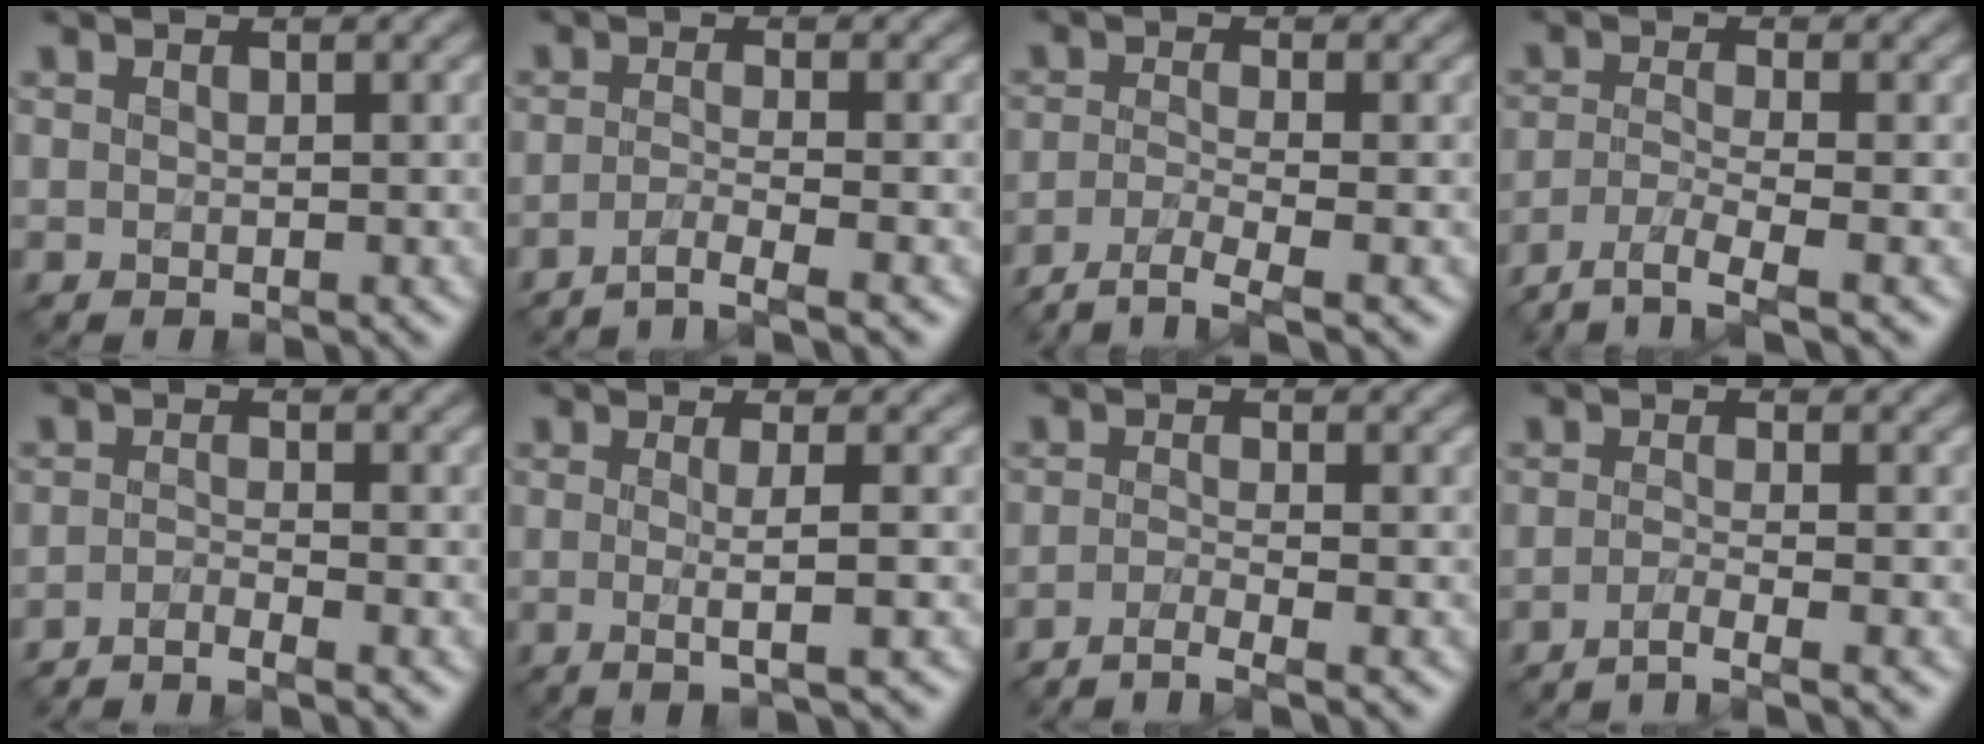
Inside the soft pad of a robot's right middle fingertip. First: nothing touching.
{"total": 2.4, "force": [-1.7, 0.3, 1.6], "torque": [-0.017, -0.001, -0.049]}
{"total": 3.5, "force": [-2.6, 0.6, 2.2], "torque": [-0.042, -0.007, -0.060]}
{"total": 4.1, "force": [-3.1, 0.8, 2.6], "torque": [-0.050, -0.010, -0.067]}
{"total": 2.0, "force": [-1.7, 0.2, 1.0], "torque": [-0.008, -0.006, -0.045]}
{"total": 2.9, "force": [-0.3, 0.6, 2.8], "torque": [-0.044, -0.008, -0.008]}
{"total": 2.2, "force": [-1.7, 0.3, 1.4], "torque": [-0.016, -0.004, -0.049]}
{"total": 2.1, "force": [-1.4, 0.4, 1.5], "torque": [-0.013, -0.002, -0.044]}